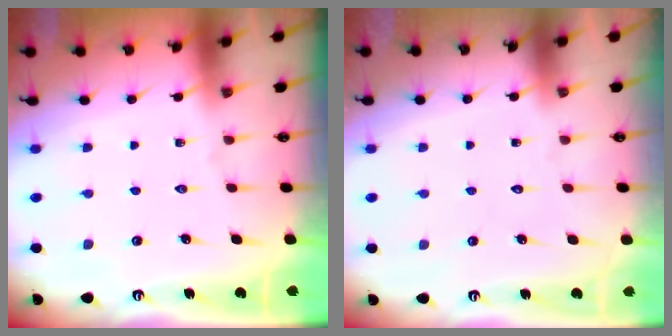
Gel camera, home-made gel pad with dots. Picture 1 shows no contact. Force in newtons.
{"total": 1.8, "press": 1.7, "slide": 0.1}